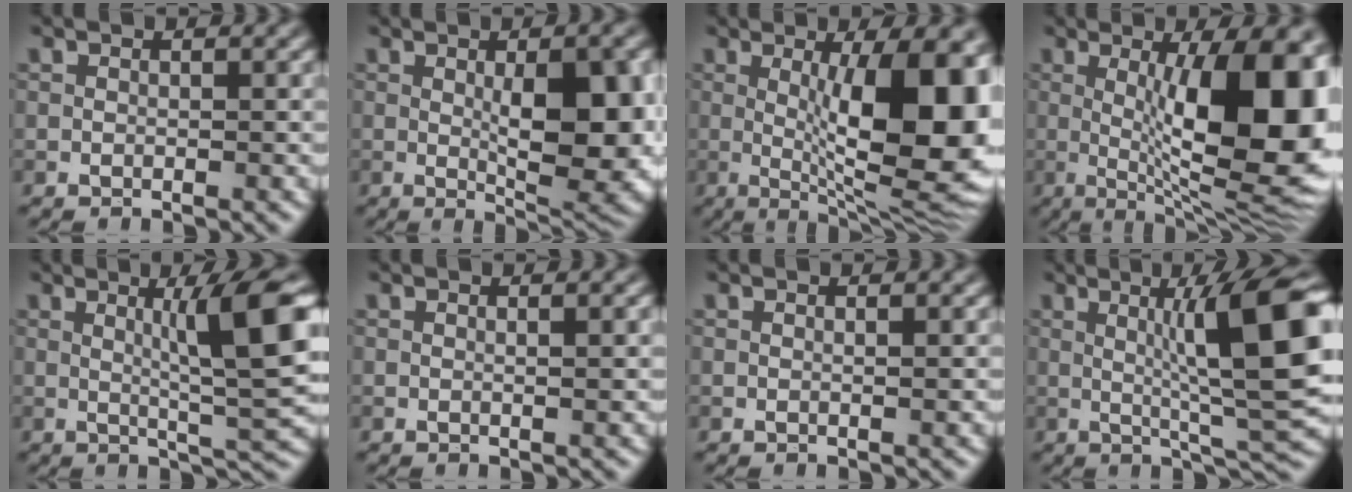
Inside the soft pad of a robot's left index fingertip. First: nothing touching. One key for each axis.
{"total": 10.4, "fx": 0.1, "fy": 3.5, "fz": 9.7, "tx": -0.134, "ty": -0.011, "tz": 0.011}
{"total": 12.5, "fx": 0.5, "fy": 3.3, "fz": 12.1, "tx": -0.162, "ty": -0.008, "tz": 0.009}
{"total": 14.1, "fx": 1.0, "fy": 4.1, "fz": 13.4, "tx": -0.169, "ty": -0.003, "tz": 0.014}
{"total": 7.7, "fx": 1.8, "fy": 0.9, "fz": 7.5, "tx": -0.105, "ty": -0.001, "tz": 0.031}
{"total": 1.4, "fx": 0.3, "fy": 0.4, "fz": 1.3, "tx": -0.013, "ty": 0.005, "tz": 0.001}
{"total": 0.7, "fx": 0.2, "fy": 0.2, "fz": 0.6, "tx": -0.005, "ty": 0.002, "tz": 0.001}
{"total": 10.6, "fx": 1.6, "fy": 1.6, "fz": 10.3, "tx": -0.137, "ty": 0.001, "tz": 0.030}